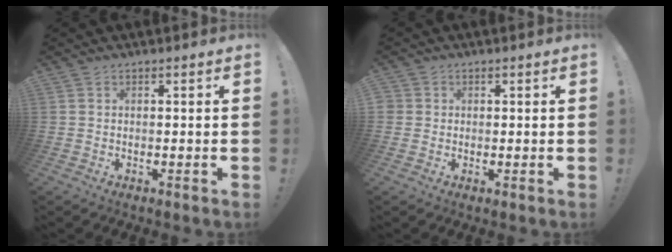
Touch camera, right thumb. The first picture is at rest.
{"total": 2.0, "force": [0.3, 1.9, 0.3], "torque": [-0.002, 0.001, 0.005]}